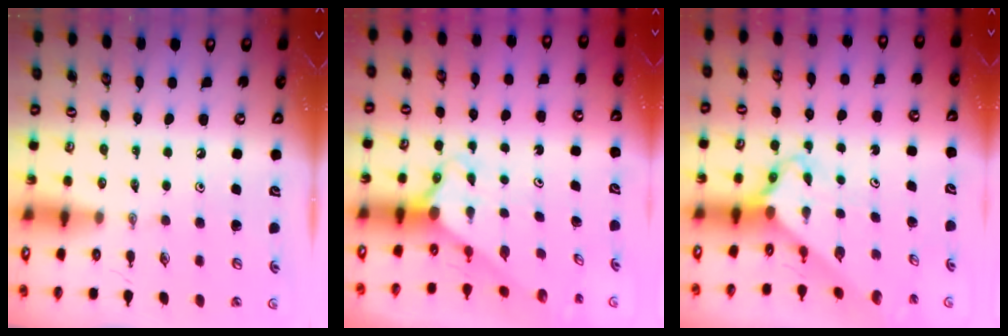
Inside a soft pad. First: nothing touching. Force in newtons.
{"total": 2.1, "press": 2.1, "slide": 0.2}
{"total": 2.5, "press": 2.5, "slide": 0.2}